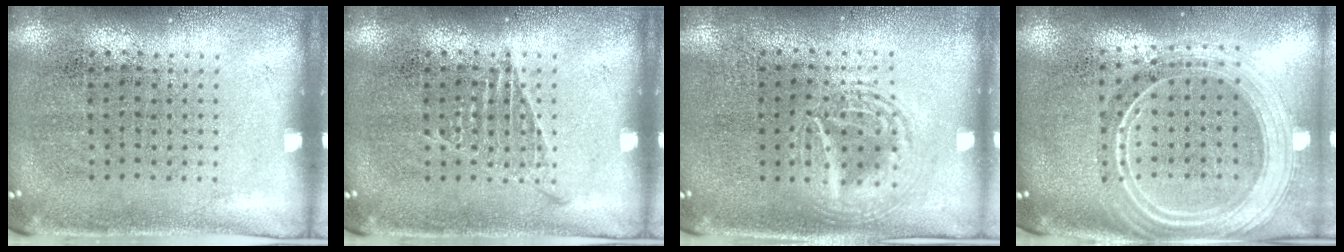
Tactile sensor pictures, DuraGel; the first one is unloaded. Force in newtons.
{"total": 1.0, "press": 1.0, "slide": 0.2}
{"total": 2.7, "press": 2.7, "slide": 0.3}
{"total": 2.6, "press": 2.2, "slide": 1.4}